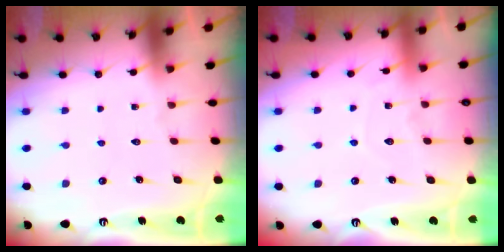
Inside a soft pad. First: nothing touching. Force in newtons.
{"total": 6.2, "press": 6.1, "slide": 0.7}